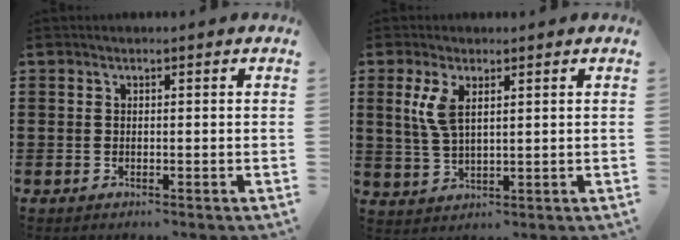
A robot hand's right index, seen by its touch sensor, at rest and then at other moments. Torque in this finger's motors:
{"motor_torque": [0.44, -0.09, 0.21, 0.08]}